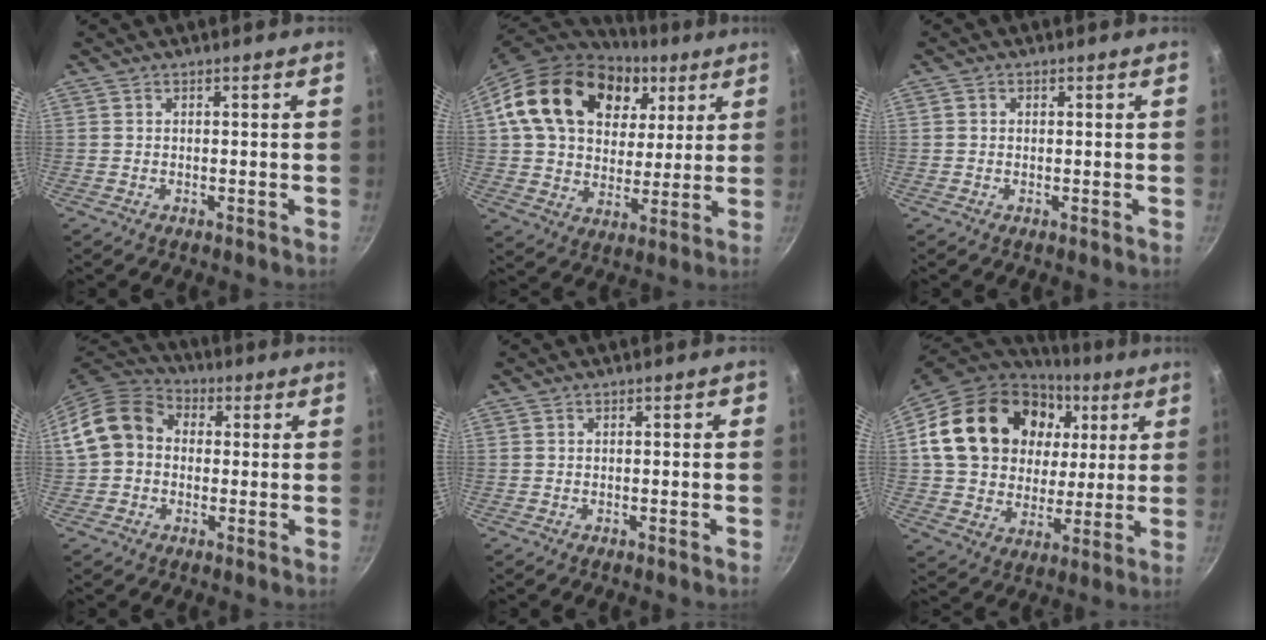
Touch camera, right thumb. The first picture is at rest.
{"total": 23.9, "force": [8.9, 17.1, 14.2], "torque": [-0.229, -0.003, 0.152]}
{"total": 0.8, "force": [0.1, 0.7, 0.3], "torque": [-0.003, 0.003, 0.000]}
{"total": 12.6, "force": [0.8, 10.2, 7.4], "torque": [-0.113, 0.034, -0.004]}
{"total": 0.7, "force": [-0.3, 0.3, 0.6], "torque": [-0.007, 0.004, -0.003]}
{"total": 26.0, "force": [7.3, 19.8, 15.2], "torque": [-0.258, 0.013, 0.130]}